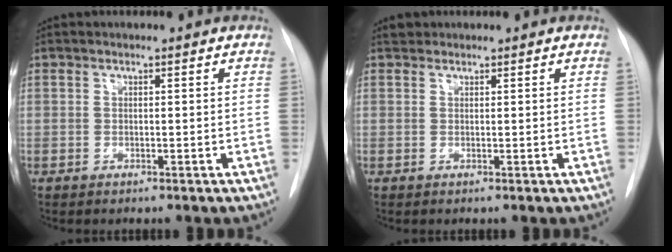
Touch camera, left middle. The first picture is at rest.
{"total": 1.0, "force": [0.8, 0.5, 0.0], "torque": [-0.002, 0.008, 0.013]}